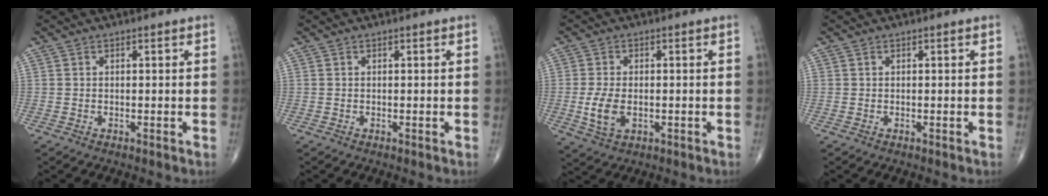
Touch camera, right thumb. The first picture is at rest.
{"total": 0.0}
{"total": 5.8, "force": [-0.9, 3.5, 4.5], "torque": [-0.091, -0.005, -0.013]}
{"total": 0.0}